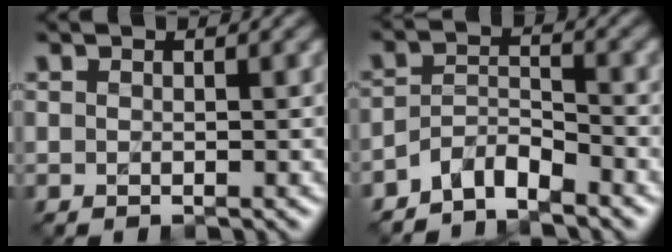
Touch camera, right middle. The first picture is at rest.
{"total": 3.4, "force": [-2.9, 1.0, 1.3], "torque": [-0.023, 0.005, -0.062]}